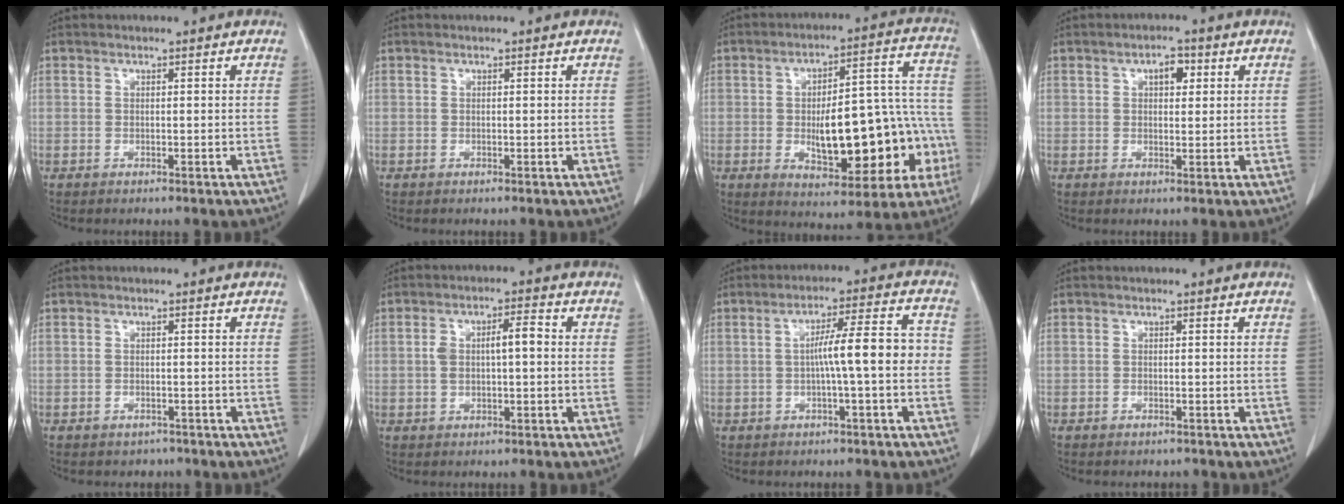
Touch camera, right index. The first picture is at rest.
{"total": 0.0}
{"total": 19.6, "force": [-4.2, 7.4, 17.7], "torque": [-0.206, 0.044, -0.039]}
{"total": 3.1, "force": [1.2, 1.5, 2.4], "torque": [-0.035, 0.006, 0.016]}
{"total": 2.0, "force": [-1.5, 1.3, 0.1], "torque": [-0.008, 0.004, -0.018]}
{"total": 5.1, "force": [0.2, 1.6, 4.8], "torque": [-0.098, 0.022, 0.005]}
{"total": 7.8, "force": [-1.0, 0.3, 7.8], "torque": [-0.118, 0.024, -0.014]}
{"total": 1.1, "force": [-1.0, 0.5, 0.1], "torque": [-0.004, 0.001, -0.013]}